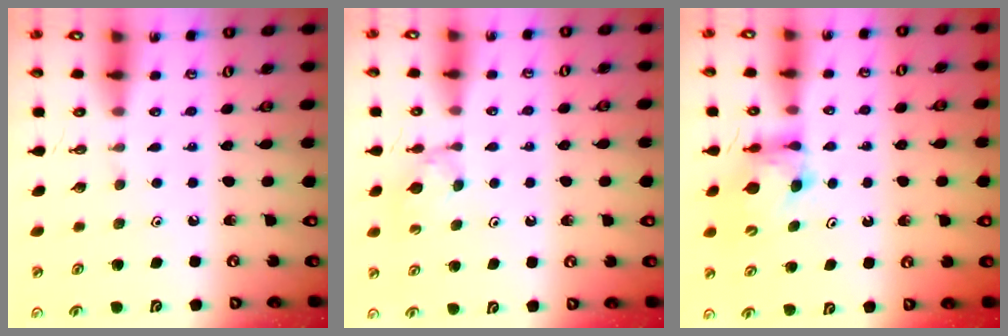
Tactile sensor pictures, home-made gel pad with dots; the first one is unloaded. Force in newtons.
{"total": 3.0, "press": 2.9, "slide": 0.5}
{"total": 6.3, "press": 6.2, "slide": 0.6}